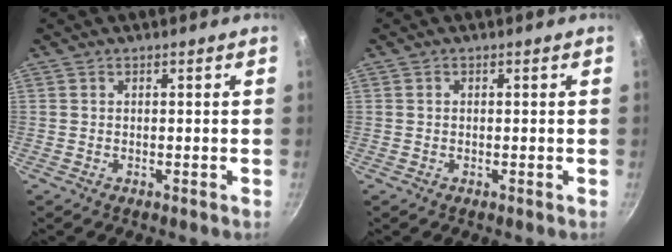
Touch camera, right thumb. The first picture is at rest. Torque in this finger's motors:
{"motor_torque": [-0.25, -0.08, -0.16, 0.01, 0.04]}